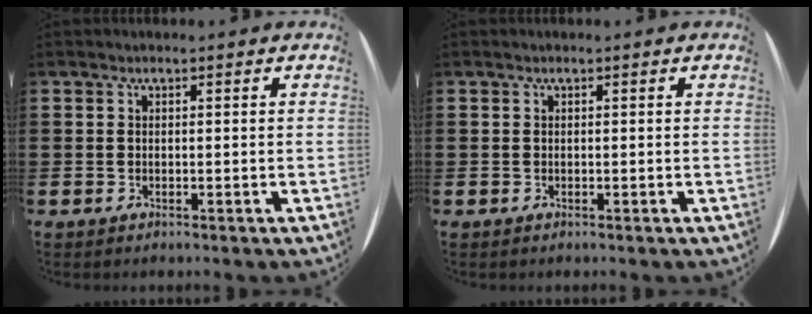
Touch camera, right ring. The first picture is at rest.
{"total": 0.0}